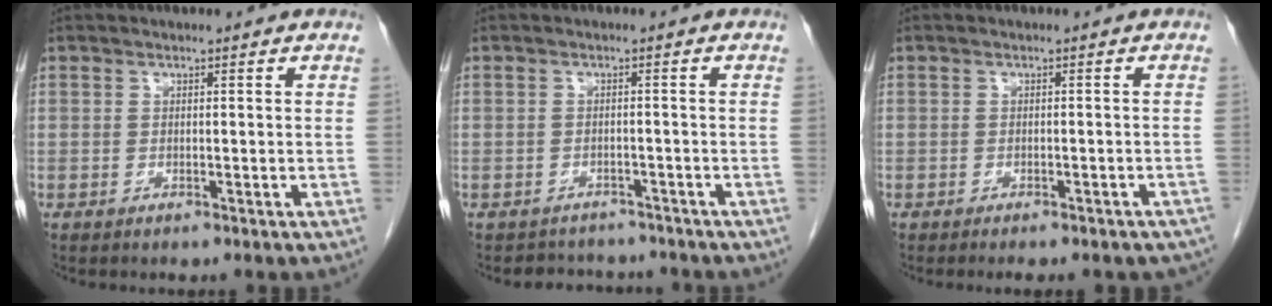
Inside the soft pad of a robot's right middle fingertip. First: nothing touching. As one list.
[{"total": 4.4, "force": [-4.1, 1.6, -0.1], "torque": [0.000, 0.006, -0.054]}, {"total": 8.7, "force": [-7.6, 2.5, 3.5], "torque": [-0.036, -0.003, -0.076]}]